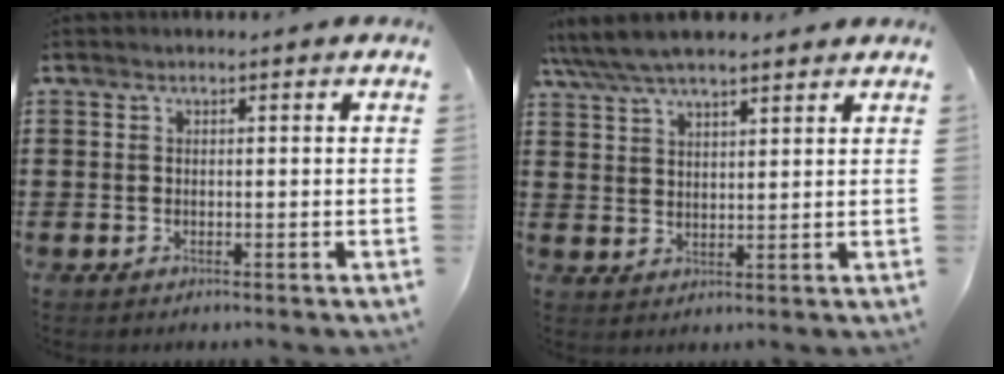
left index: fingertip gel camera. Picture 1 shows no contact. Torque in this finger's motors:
{"motor_torque": [1.94, -0.20, 1.05, 0.21]}